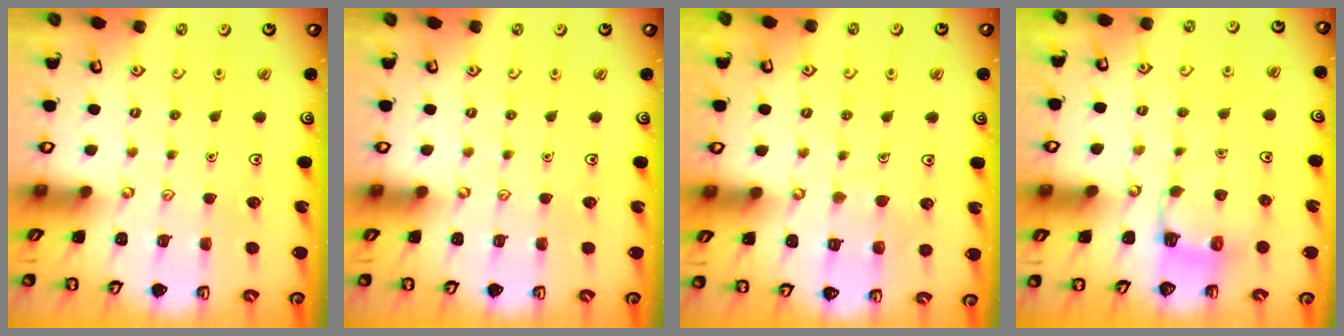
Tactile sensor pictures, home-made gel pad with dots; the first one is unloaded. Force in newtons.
{"total": 0.0}
{"total": 6.1, "press": 6.1, "slide": 0.5}
{"total": 3.4, "press": 3.3, "slide": 0.5}